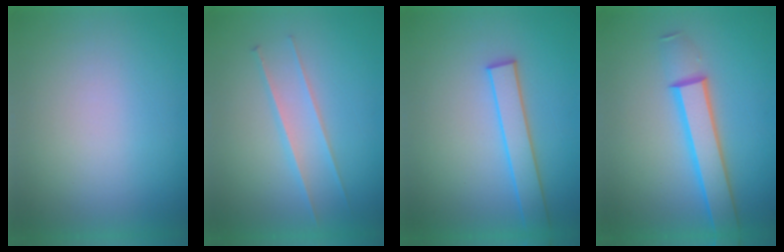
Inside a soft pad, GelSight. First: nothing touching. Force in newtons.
{"total": 2.0}
{"total": 2.7}
{"total": 4.2}